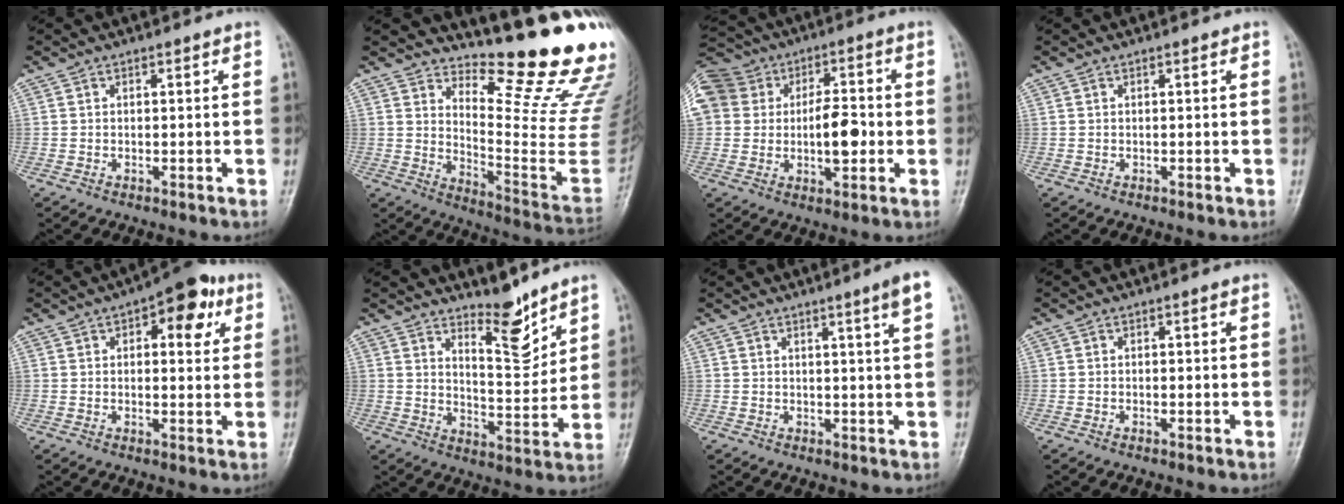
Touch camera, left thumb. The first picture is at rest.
{"total": 18.5, "force": [15.1, 1.7, 10.5], "torque": [-0.131, -0.169, 0.216]}
{"total": 22.3, "force": [0.7, 16.1, 15.5], "torque": [-0.301, 0.039, 0.022]}
{"total": 0.0}
{"total": 9.8, "force": [3.9, 4.9, 7.6], "torque": [-0.060, 0.004, 0.042]}
{"total": 7.8, "force": [6.1, 2.3, 4.4], "torque": [-0.051, -0.063, 0.105]}
{"total": 4.0, "force": [2.1, -0.6, 3.4], "torque": [-0.051, -0.013, 0.030]}
{"total": 0.6, "force": [-0.2, 0.3, 0.5], "torque": [-0.010, 0.009, -0.004]}